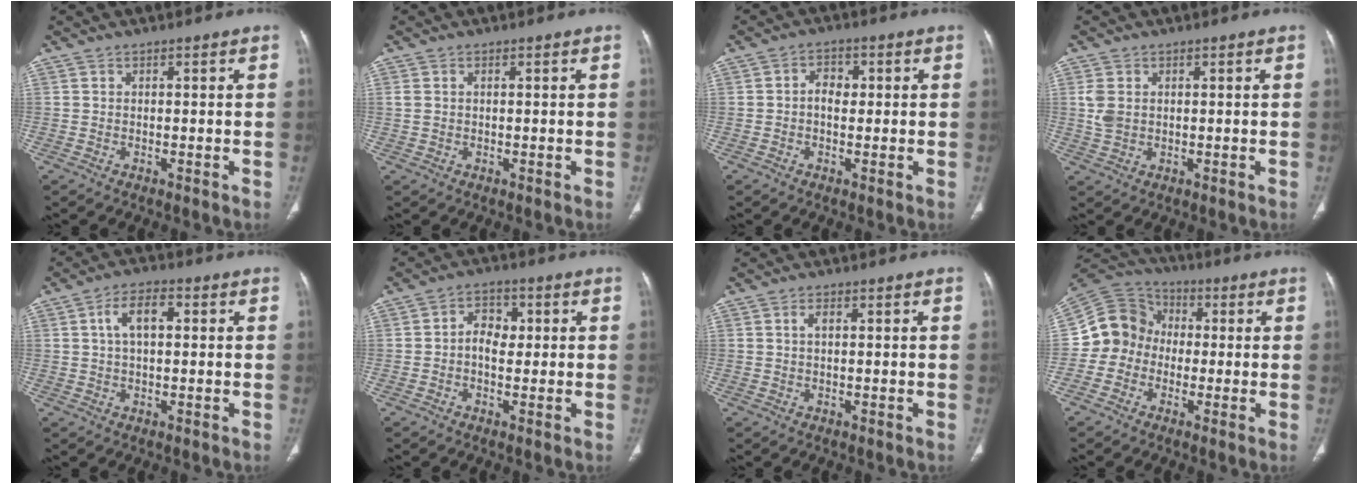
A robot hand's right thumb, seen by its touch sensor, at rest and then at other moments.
{"total": 1.6, "force": [0.3, 1.1, 1.1], "torque": [-0.031, 0.009, 0.011]}
{"total": 3.5, "force": [0.1, 2.6, 2.3], "torque": [-0.026, 0.013, -0.005]}
{"total": 3.6, "force": [0.6, 2.6, 2.3], "torque": [-0.051, 0.000, 0.018]}
{"total": 6.2, "force": [1.2, 3.2, 5.1], "torque": [-0.093, 0.015, 0.020]}
{"total": 5.1, "force": [0.1, 3.7, 3.5], "torque": [-0.037, 0.015, -0.005]}
{"total": 1.5, "force": [0.4, 0.7, 1.3], "torque": [-0.028, 0.003, 0.008]}
{"total": 10.6, "force": [-1.5, 9.8, 3.8], "torque": [-0.049, 0.040, -0.041]}